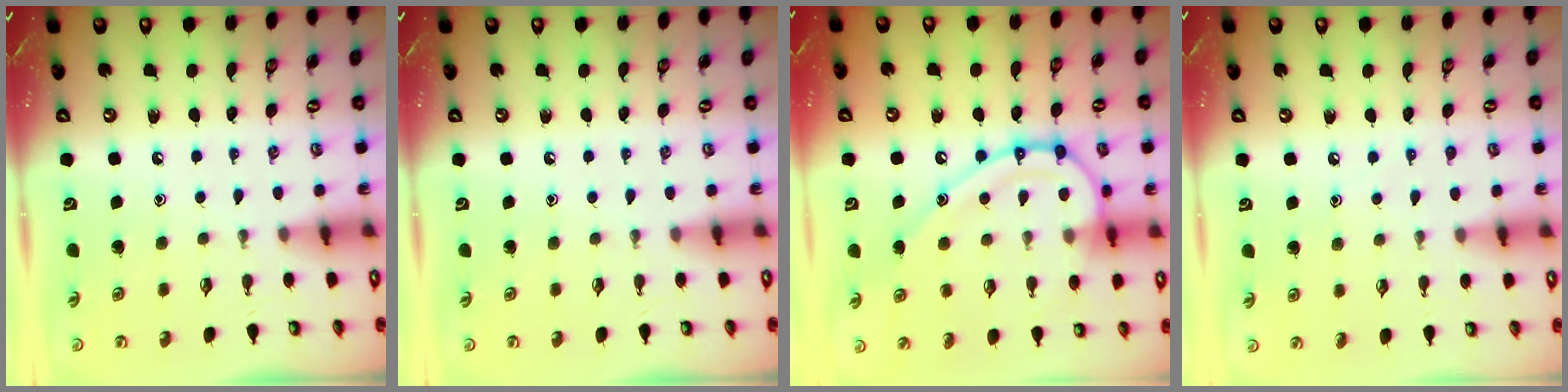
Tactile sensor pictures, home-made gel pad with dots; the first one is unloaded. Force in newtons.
{"total": 0.0}
{"total": 15.6, "press": 15.5, "slide": 1.6}
{"total": 4.6, "press": 4.5, "slide": 0.5}